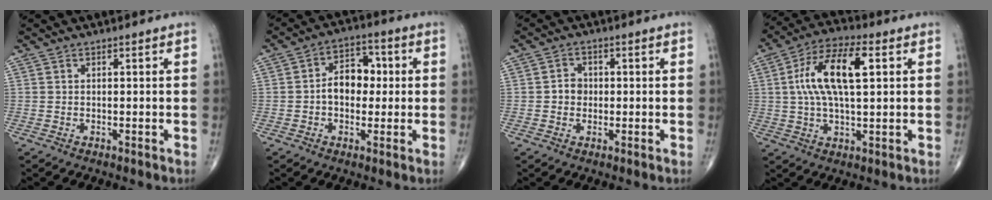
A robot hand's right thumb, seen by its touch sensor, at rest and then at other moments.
{"total": 8.1, "force": [0.0, 5.7, 5.7], "torque": [-0.062, 0.023, -0.010]}
{"total": 2.9, "force": [-0.1, 2.6, 1.3], "torque": [-0.007, 0.007, -0.007]}
{"total": 14.0, "force": [2.9, 5.6, 12.5], "torque": [-0.238, 0.017, 0.047]}